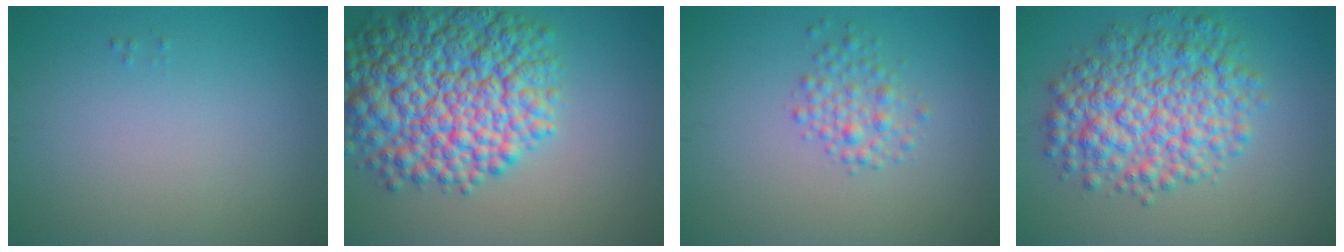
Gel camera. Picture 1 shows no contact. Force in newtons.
{"total": 12.2, "press": 12.2, "slide": 0.2}
{"total": 2.2, "press": 2.2, "slide": 0.1}
{"total": 8.0, "press": 8.0, "slide": 0.1}